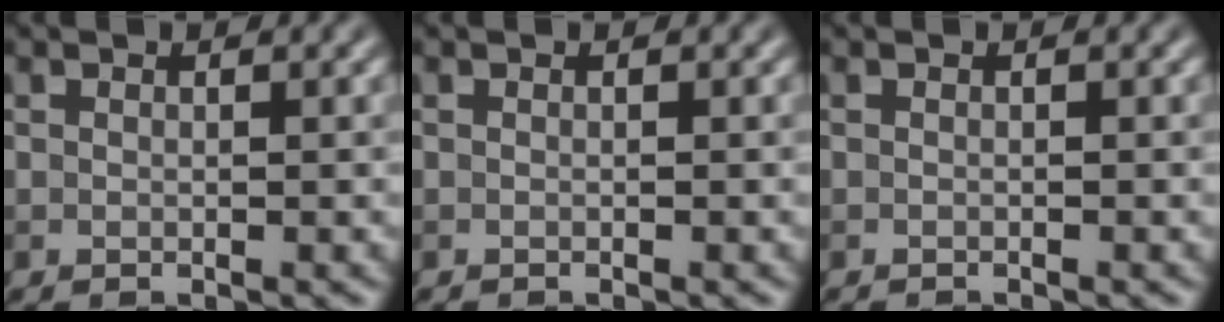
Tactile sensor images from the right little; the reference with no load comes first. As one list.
[{"total": 0.0}, {"total": 0.7, "force": [-0.7, 0.1, 0.1], "torque": [0.004, -0.003, -0.011]}]